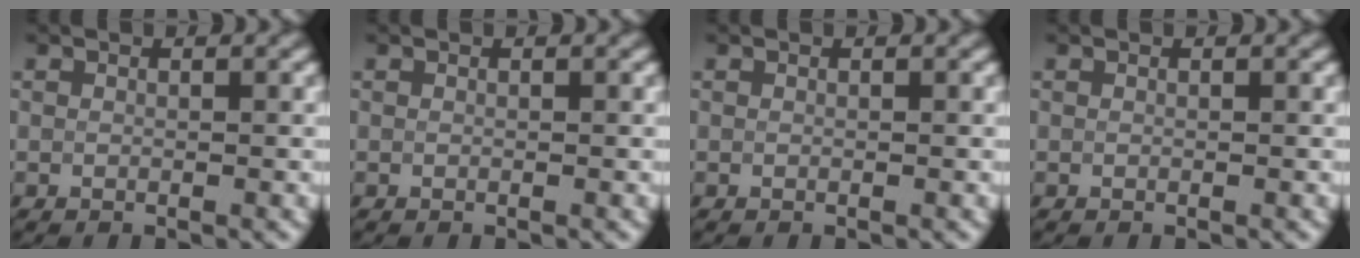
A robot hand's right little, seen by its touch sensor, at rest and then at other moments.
{"total": 0.0}
{"total": 0.0}
{"total": 0.0}